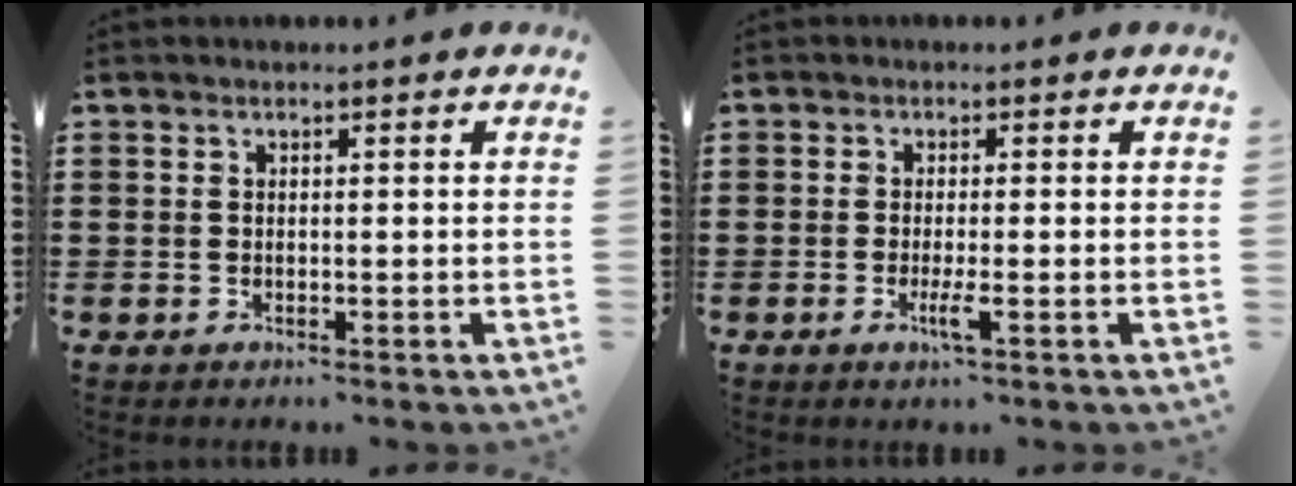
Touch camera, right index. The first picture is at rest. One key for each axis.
{"total": 3.0, "fx": -1.2, "fy": 0.1, "fz": 2.7, "tx": -0.061, "ty": -0.011, "tz": -0.026}